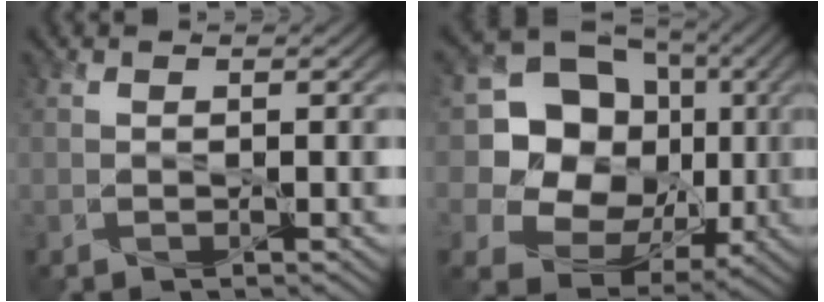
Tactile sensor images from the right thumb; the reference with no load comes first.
{"total": 16.8, "force": [2.3, 14.9, 7.6], "torque": [-0.200, 0.017, 0.043]}